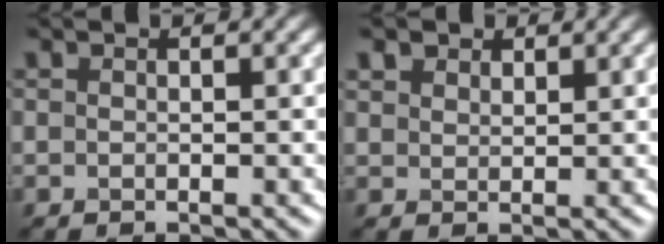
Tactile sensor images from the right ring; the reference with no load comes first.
{"total": 2.3, "force": [1.8, 1.3, 0.6], "torque": [-0.022, -0.004, 0.035]}